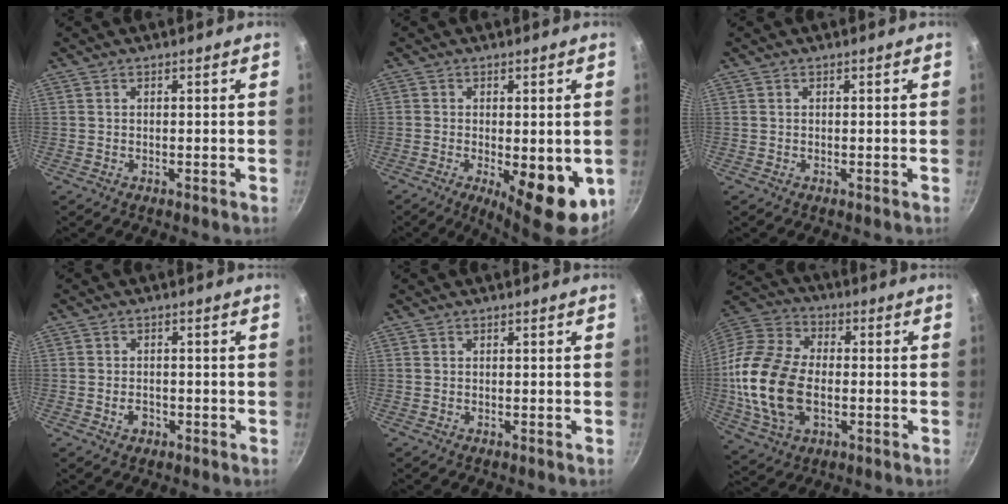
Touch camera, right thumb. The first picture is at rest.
{"total": 12.0, "force": [-3.0, 4.8, 10.6], "torque": [-0.123, -0.007, -0.027]}
{"total": 0.0}
{"total": 2.5, "force": [-1.0, 1.9, 1.3], "torque": [-0.016, 0.011, -0.015]}
{"total": 0.0}
{"total": 20.1, "force": [-2.2, 12.8, 15.3], "torque": [-0.298, 0.022, -0.045]}